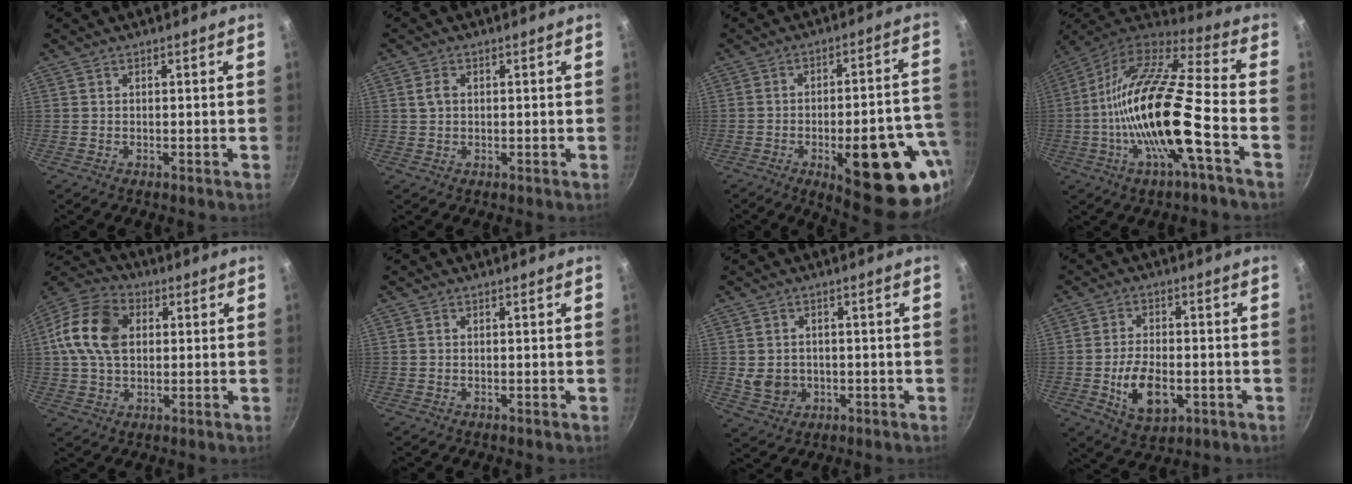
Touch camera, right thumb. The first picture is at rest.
{"total": 2.3, "force": [0.4, 1.7, 1.5], "torque": [-0.024, 0.004, 0.005]}
{"total": 22.5, "force": [-8.3, 8.1, 19.3], "torque": [-0.203, 0.023, -0.100]}
{"total": 22.2, "force": [-5.9, 5.5, 20.8], "torque": [-0.370, 0.032, -0.123]}
{"total": 15.1, "force": [2.4, 10.6, 10.4], "torque": [-0.180, 0.021, 0.027]}
{"total": 0.0}
{"total": 5.6, "force": [-0.5, 4.8, 2.8], "torque": [-0.036, 0.005, 0.001]}
{"total": 10.1, "force": [-2.5, 5.6, 8.0], "torque": [-0.129, 0.007, -0.036]}